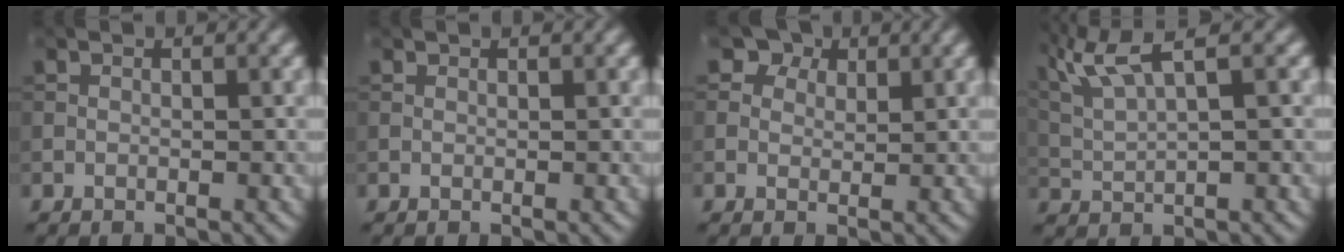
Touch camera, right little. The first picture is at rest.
{"total": 0.0}
{"total": 3.6, "force": [2.4, 2.3, 1.3], "torque": [-0.029, -0.008, 0.034]}
{"total": 6.2, "force": [3.8, 1.4, 4.6], "torque": [-0.098, 0.022, 0.077]}